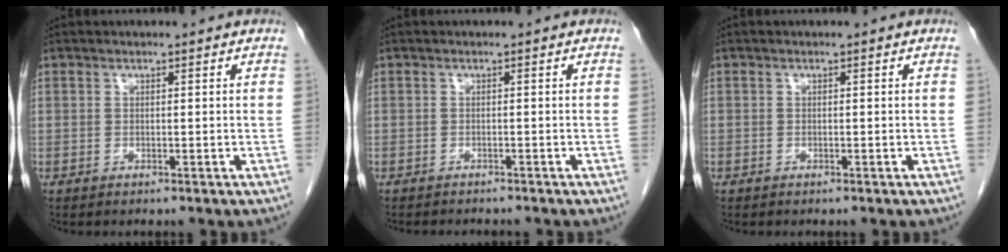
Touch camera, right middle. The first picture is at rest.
{"total": 3.7, "force": [-3.4, 0.9, 1.1], "torque": [-0.015, -0.005, -0.042]}
{"total": 0.0}